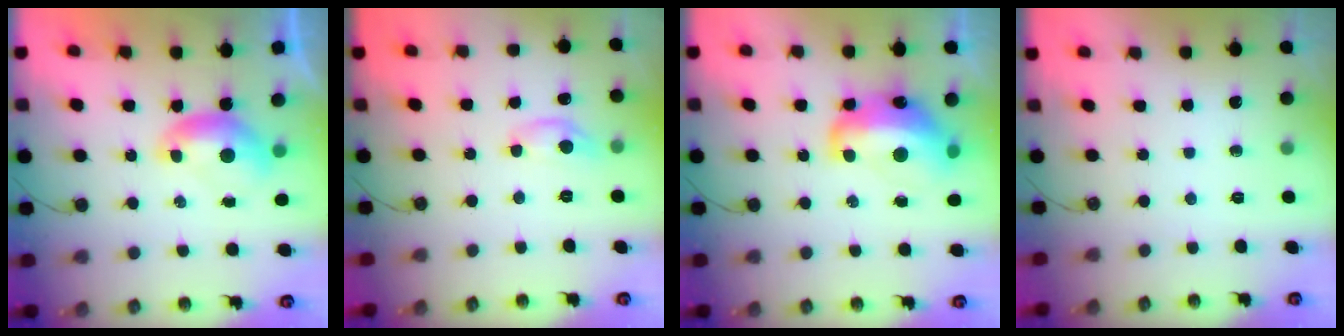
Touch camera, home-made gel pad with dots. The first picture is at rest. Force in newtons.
{"total": 1.9, "press": 1.9, "slide": 0.2}
{"total": 10.3, "press": 10.3, "slide": 1.2}
{"total": 0.0}